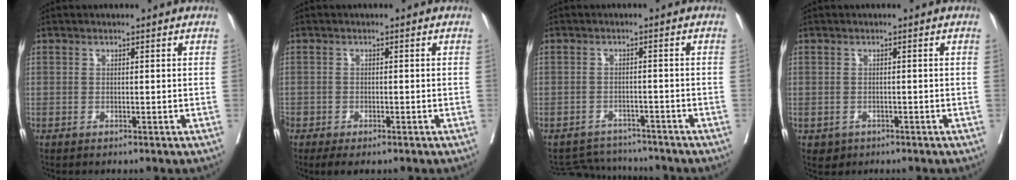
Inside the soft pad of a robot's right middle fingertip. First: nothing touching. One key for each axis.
{"total": 4.4, "fx": -3.1, "fy": 1.9, "fz": 2.4, "tx": -0.047, "ty": -0.013, "tz": -0.050}
{"total": 5.9, "fx": -5.8, "fy": 1.1, "fz": -0.5, "tx": 0.008, "ty": 0.009, "tz": -0.086}
{"total": 1.7, "fx": -0.9, "fy": 1.5, "fz": 0.3, "tx": -0.005, "ty": 0.003, "tz": -0.008}